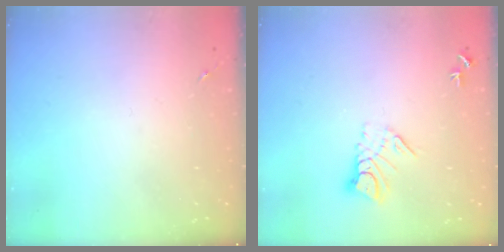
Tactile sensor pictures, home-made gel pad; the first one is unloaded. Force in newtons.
{"total": 8.3, "press": 8.3, "slide": 0.8}